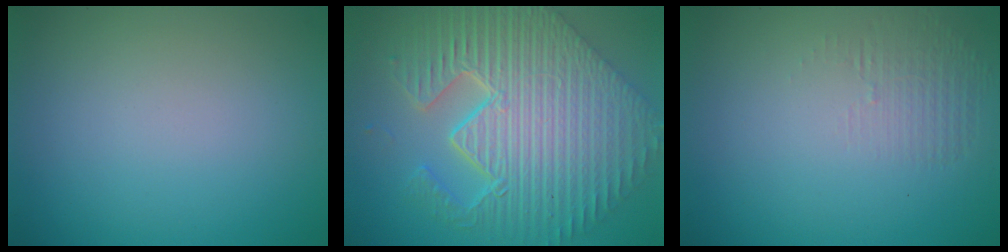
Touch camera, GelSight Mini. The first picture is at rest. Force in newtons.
{"total": 11.5, "press": 7.7, "slide": 8.5}
{"total": 1.2, "press": 0.1, "slide": 1.2}